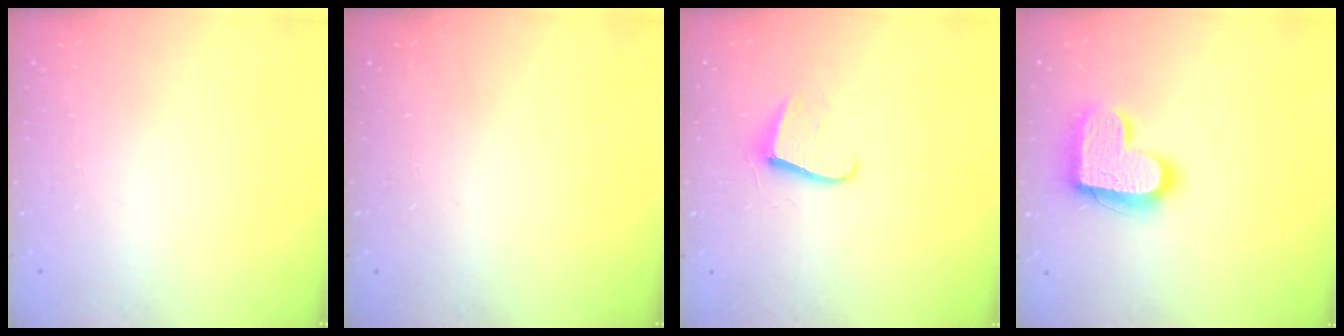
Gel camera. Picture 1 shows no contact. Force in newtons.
{"total": 0.0}
{"total": 7.2, "press": 7.2, "slide": 0.5}
{"total": 17.3, "press": 17.3, "slide": 1.1}